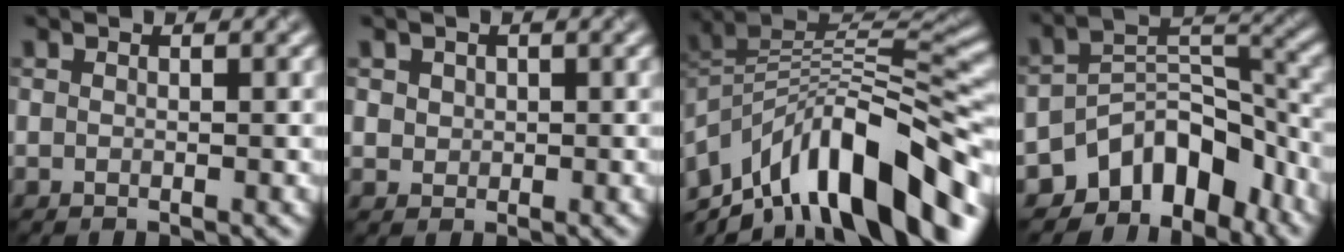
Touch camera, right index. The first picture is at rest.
{"total": 1.6, "force": [0.7, 1.4, 0.5], "torque": [-0.011, 0.005, 0.018]}
{"total": 13.0, "force": [-6.1, 5.8, 9.9], "torque": [-0.163, 0.028, -0.110]}
{"total": 8.4, "force": [-5.8, 4.9, 3.5], "torque": [-0.025, -0.005, -0.103]}